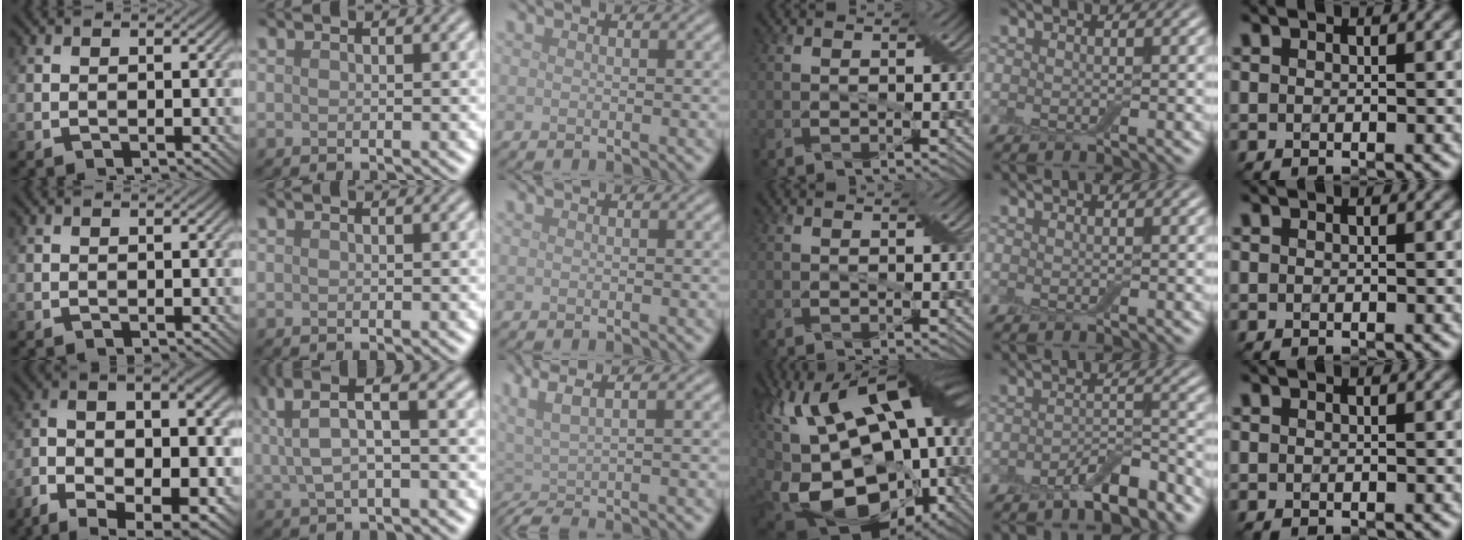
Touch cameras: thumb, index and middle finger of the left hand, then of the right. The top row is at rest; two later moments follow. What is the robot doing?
{"motion": "extract", "object": "backpack"}